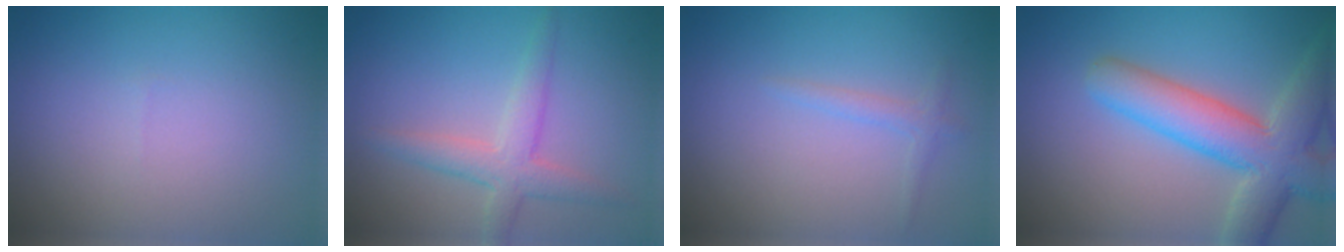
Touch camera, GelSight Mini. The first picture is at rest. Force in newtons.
{"total": 3.2, "press": 3.2, "slide": 0.3}
{"total": 1.1, "press": 1.1, "slide": 0.1}
{"total": 7.6, "press": 7.5, "slide": 0.7}